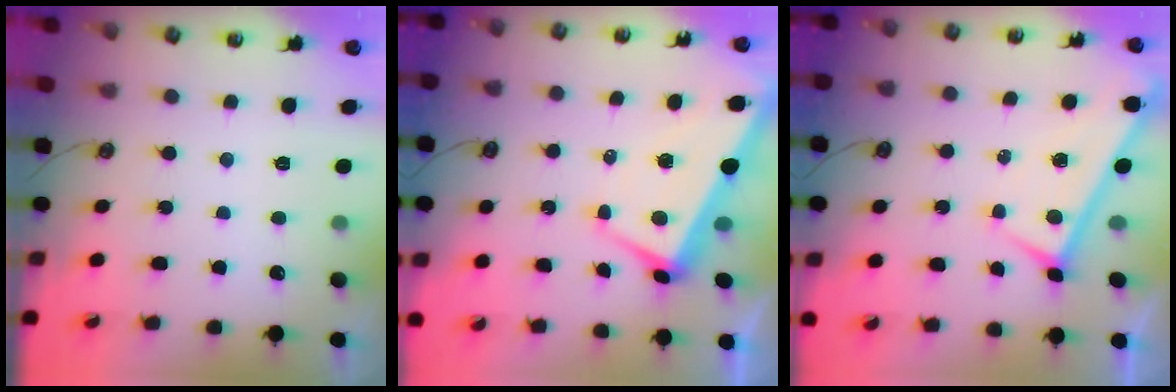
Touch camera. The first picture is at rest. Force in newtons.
{"total": 1.1, "press": 0.5, "slide": 1.0}
{"total": 0.0}